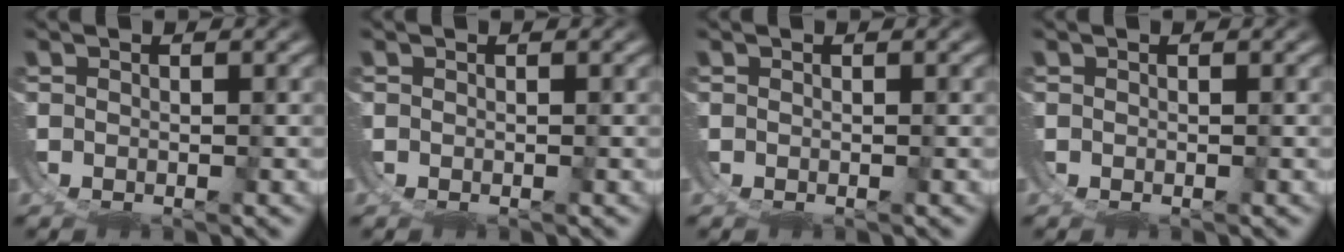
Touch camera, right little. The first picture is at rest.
{"total": 0.0}
{"total": 0.0}
{"total": 0.0}